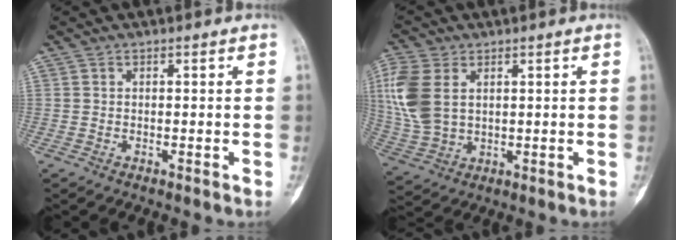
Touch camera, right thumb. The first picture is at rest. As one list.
[{"total": 13.1, "force": [3.5, 8.6, 9.3], "torque": [-0.224, -0.004, 0.079]}]